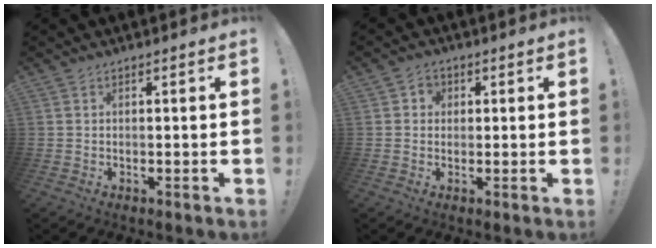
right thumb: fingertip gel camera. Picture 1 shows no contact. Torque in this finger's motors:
{"motor_torque": [0.10, 0.78, 0.20, -0.27, -0.03]}